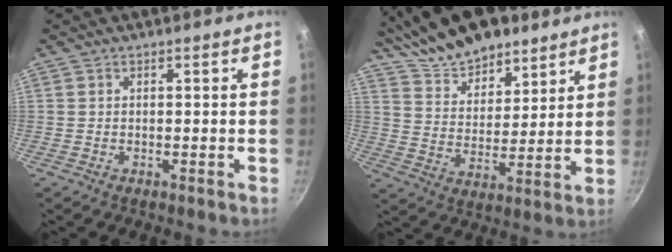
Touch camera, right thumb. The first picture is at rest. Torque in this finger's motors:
{"motor_torque": [-1.94, 2.16, 1.04, 0.87, 0.05]}